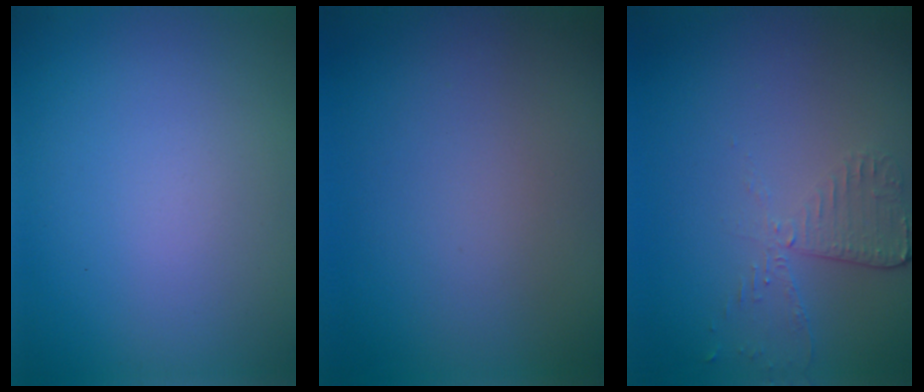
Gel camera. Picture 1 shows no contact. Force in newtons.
{"total": 0.0}
{"total": 2.5, "press": 2.3, "slide": 1.2}